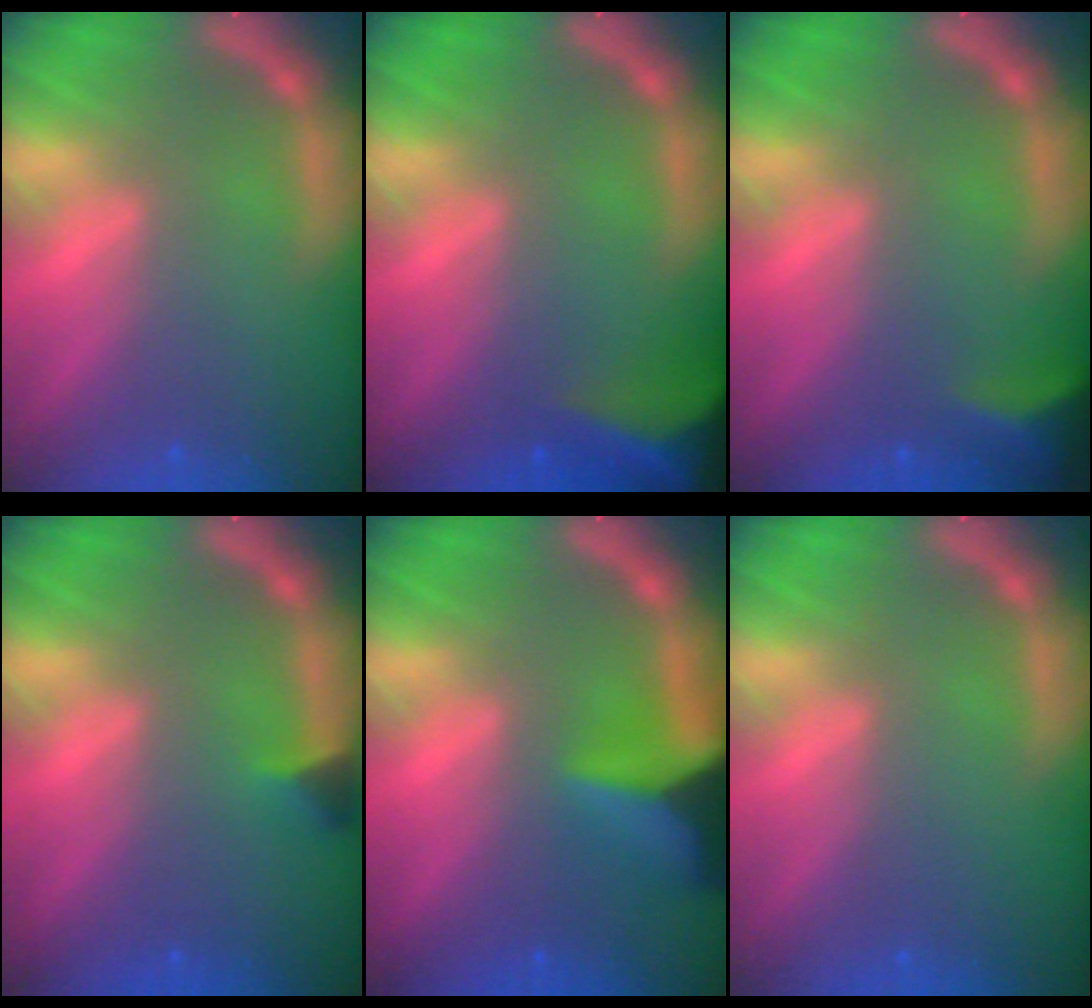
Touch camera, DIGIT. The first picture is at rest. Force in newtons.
{"total": 9.5}
{"total": 4.0}
{"total": 1.4}
{"total": 7.5}
{"total": 0.0}